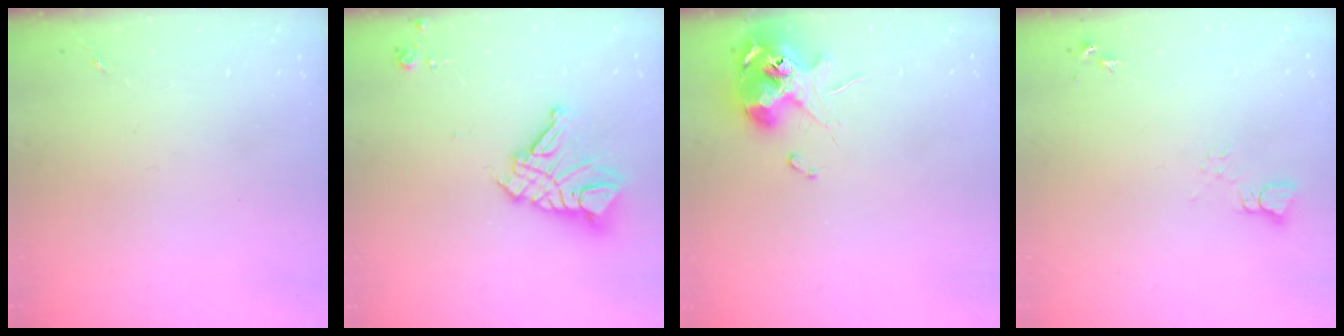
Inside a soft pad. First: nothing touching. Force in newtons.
{"total": 14.0, "press": 13.9, "slide": 1.5}
{"total": 11.6, "press": 11.5, "slide": 1.5}
{"total": 3.5, "press": 3.5, "slide": 0.4}